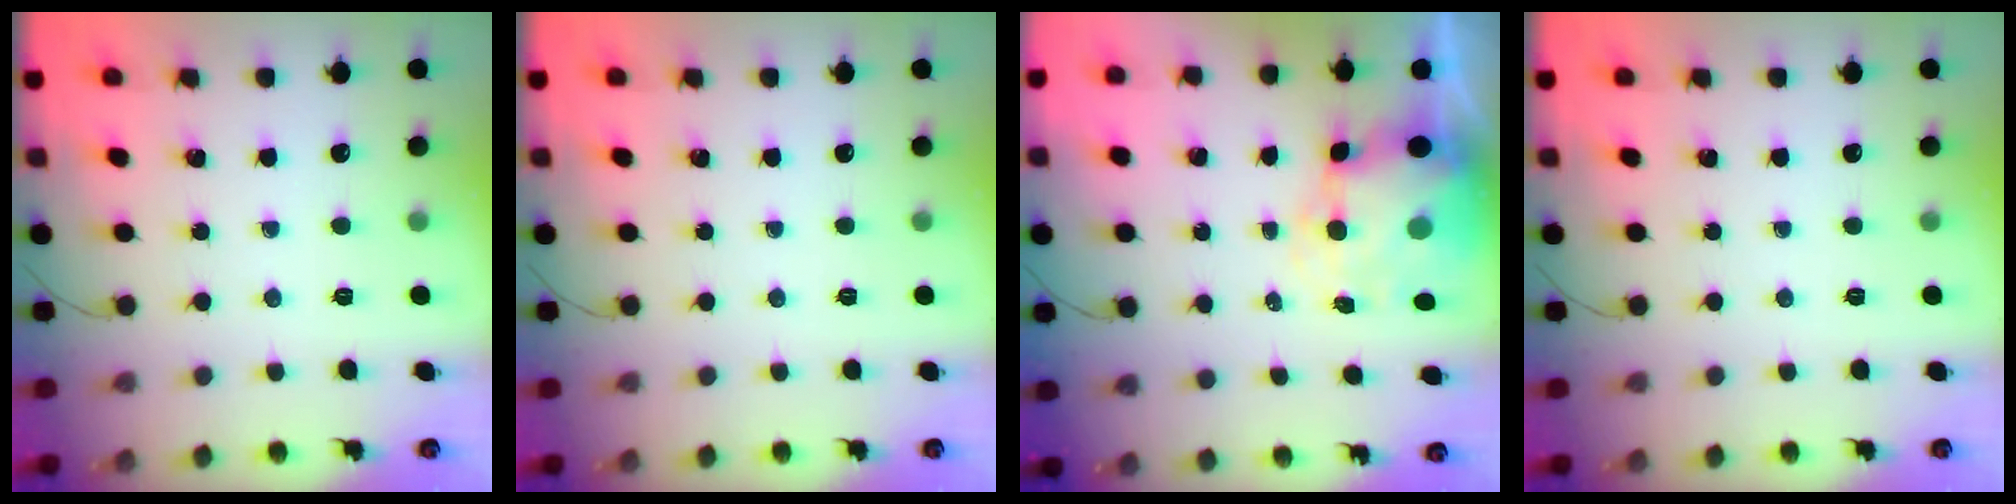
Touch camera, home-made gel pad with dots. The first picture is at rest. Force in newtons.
{"total": 0.0}
{"total": 9.9, "press": 9.7, "slide": 2.1}
{"total": 0.0}